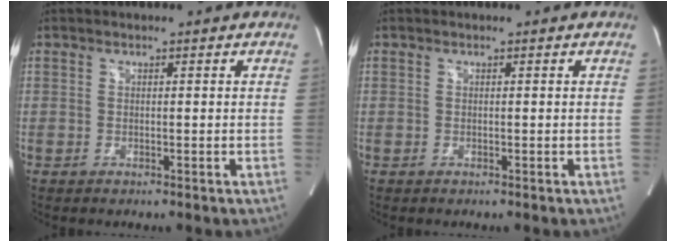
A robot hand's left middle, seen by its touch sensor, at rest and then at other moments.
{"total": 0.0}